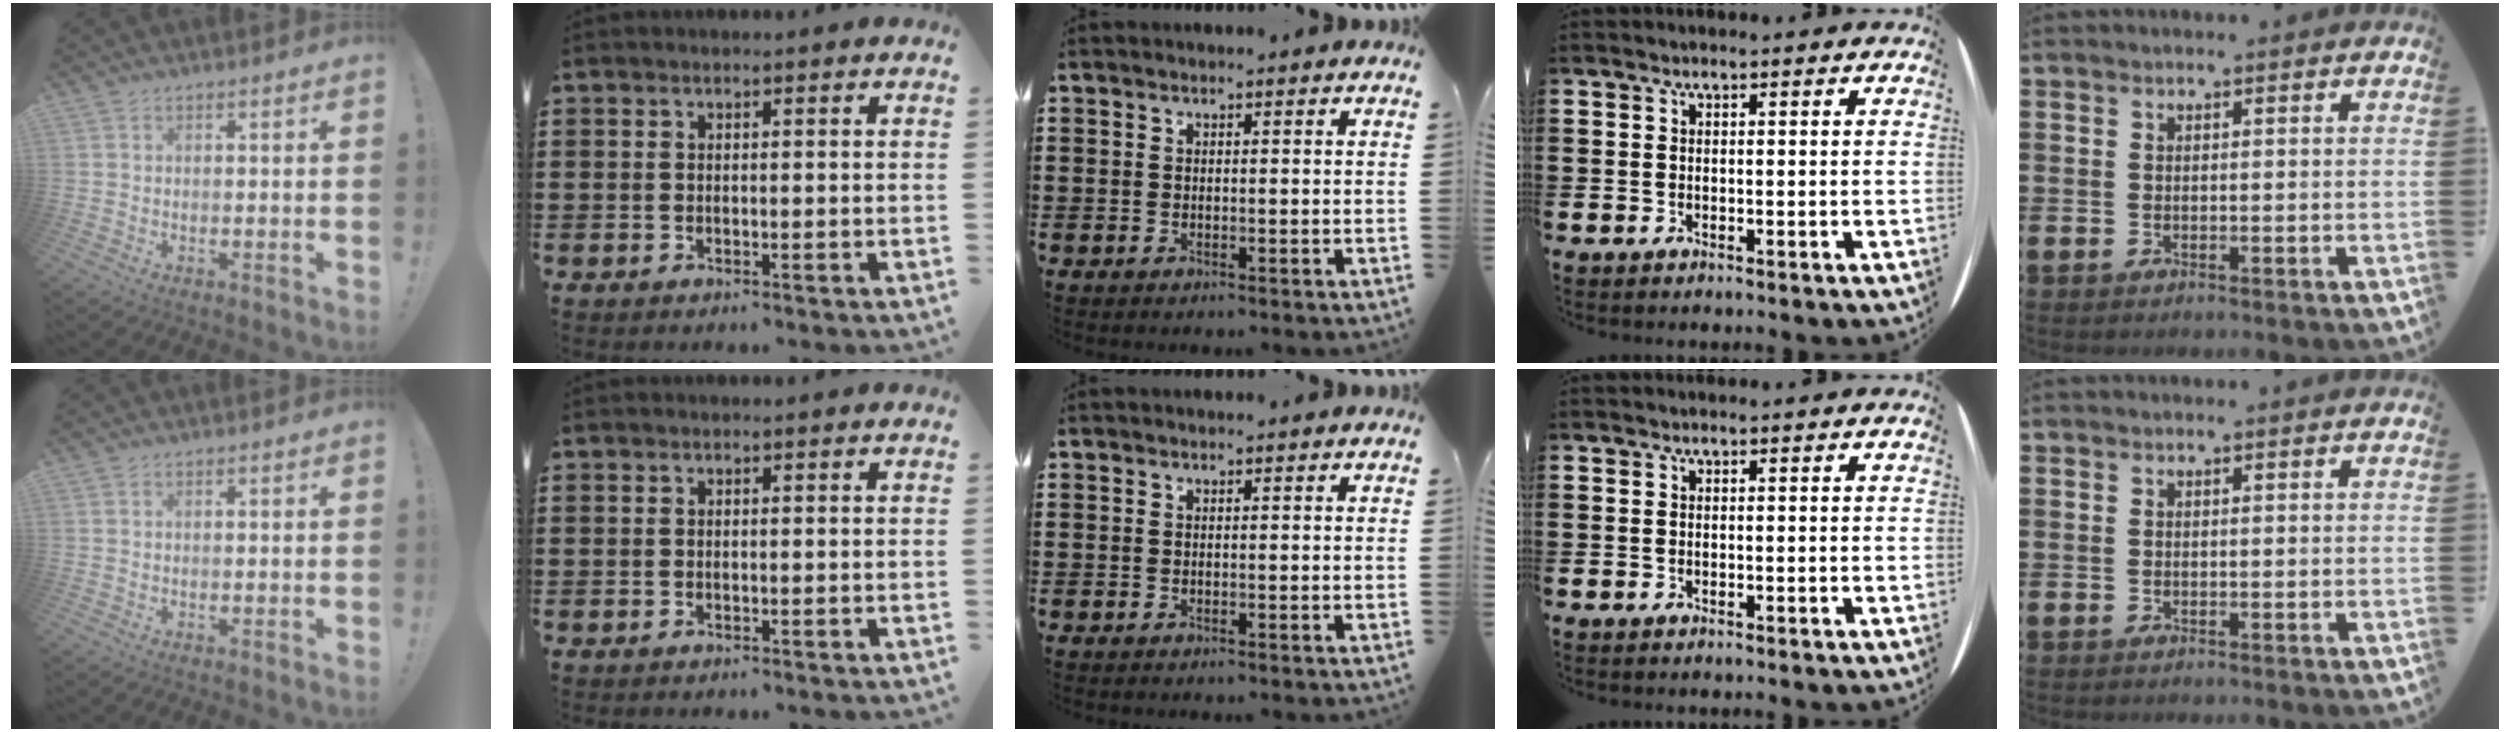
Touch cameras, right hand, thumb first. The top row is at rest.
{}